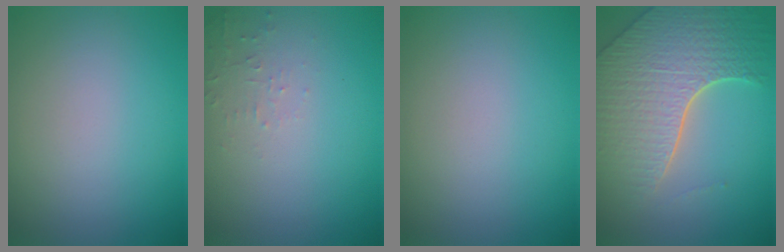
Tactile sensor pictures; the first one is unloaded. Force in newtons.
{"total": 1.2, "press": 1.2, "slide": 0.3}
{"total": 0.0}
{"total": 8.0, "press": 5.7, "slide": 5.7}